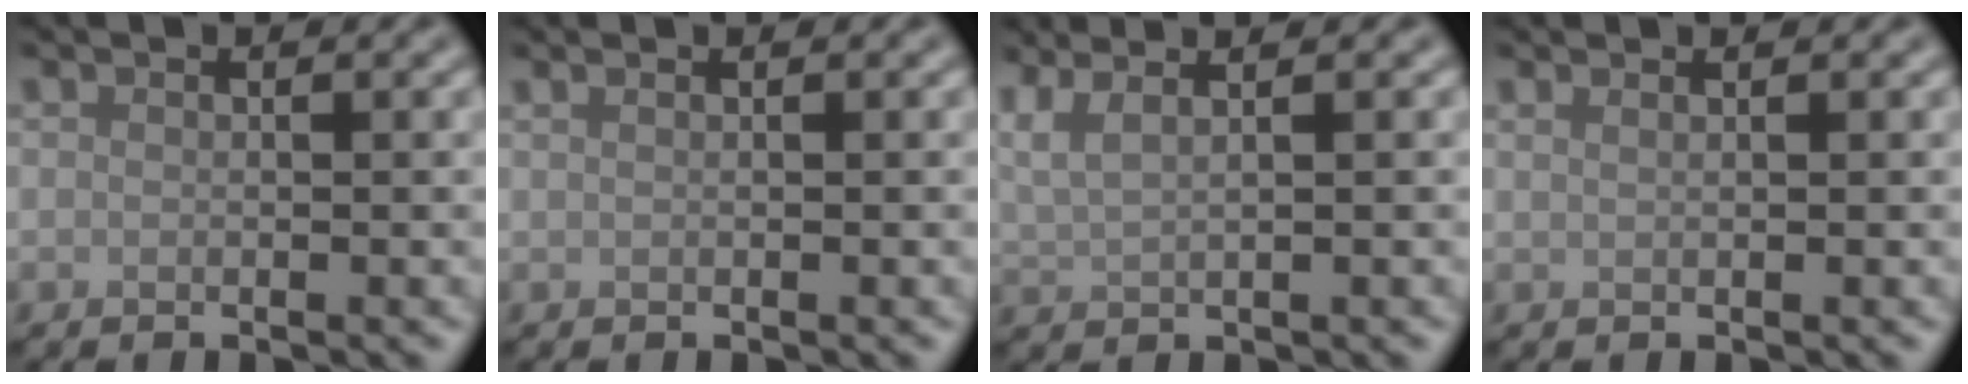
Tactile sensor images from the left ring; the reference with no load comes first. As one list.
[{"total": 1.3, "force": [0.7, 0.7, 0.8], "torque": [-0.006, -0.002, 0.001]}, {"total": 4.0, "force": [2.6, 1.4, 2.7], "torque": [-0.044, 0.028, 0.025]}, {"total": 1.4, "force": [1.0, 0.6, 0.7], "torque": [-0.002, -0.002, 0.003]}]